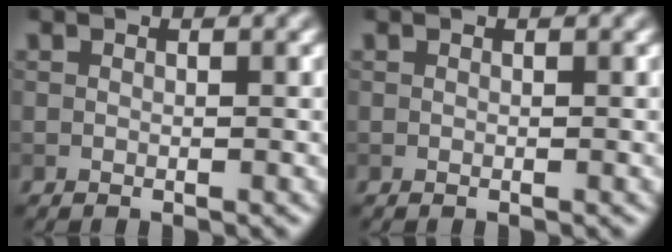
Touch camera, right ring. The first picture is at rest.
{"total": 0.0}